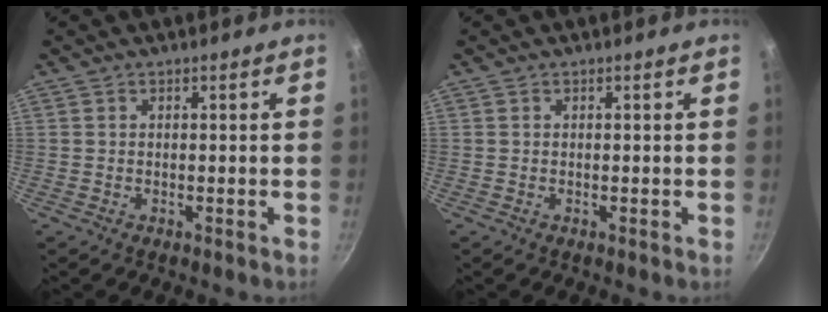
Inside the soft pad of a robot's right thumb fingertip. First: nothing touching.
{"total": 0.0}